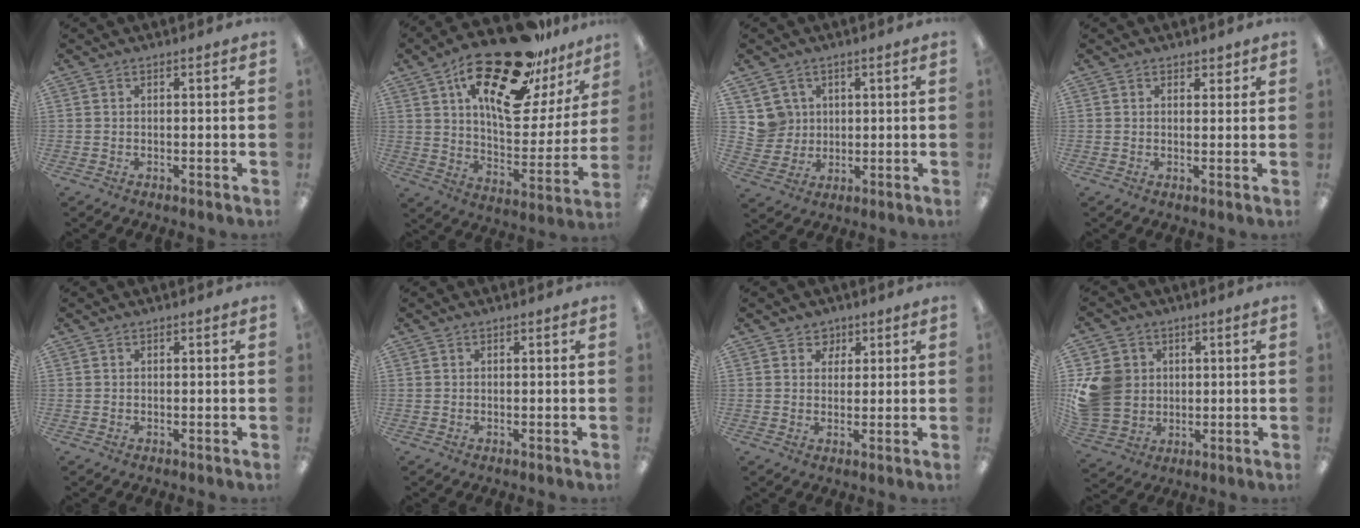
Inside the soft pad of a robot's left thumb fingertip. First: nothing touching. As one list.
[{"total": 27.9, "force": [18.3, 10.8, 18.1], "torque": [-0.273, -0.107, 0.304]}, {"total": 6.2, "force": [2.6, 5.6, -0.3], "torque": [0.001, -0.005, 0.049]}, {"total": 1.8, "force": [1.3, 1.2, 0.4], "torque": [0.007, -0.005, 0.020]}, {"total": 0.0}, {"total": 0.0}, {"total": 3.6, "force": [2.1, 2.9, 0.2], "torque": [0.009, -0.006, 0.034]}, {"total": 12.2, "force": [1.7, 11.0, 5.0], "torque": [-0.126, 0.009, 0.039]}]